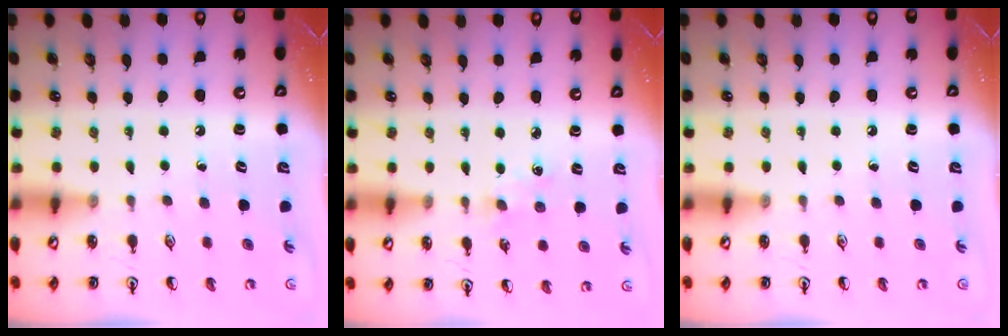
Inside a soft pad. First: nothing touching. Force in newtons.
{"total": 2.8, "press": 2.7, "slide": 0.5}
{"total": 0.0}